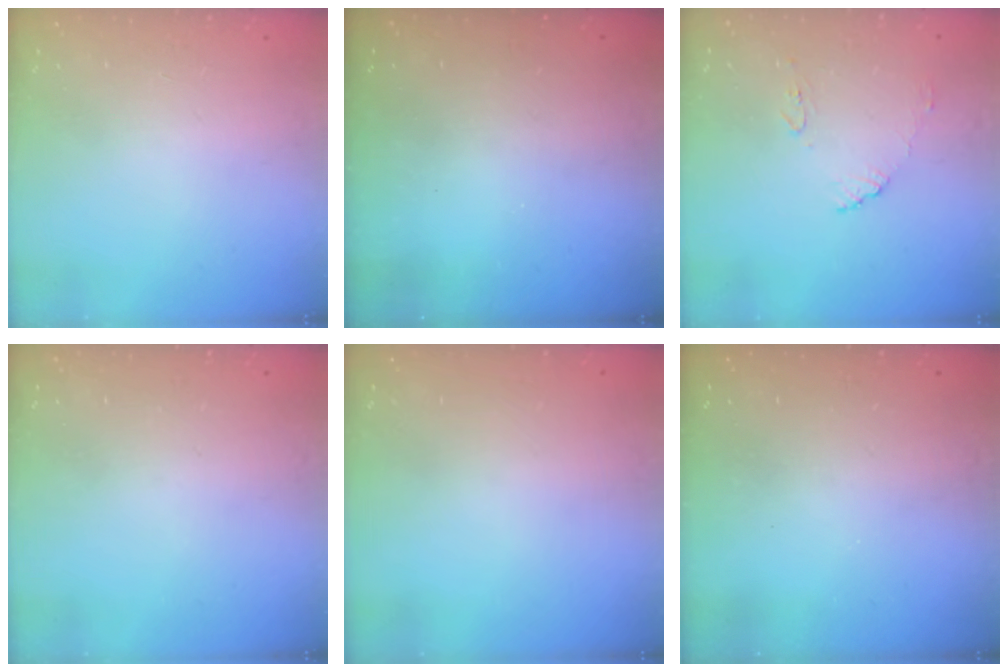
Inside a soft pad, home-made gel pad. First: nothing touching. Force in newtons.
{"total": 3.0, "press": 3.0, "slide": 0.1}
{"total": 8.2, "press": 8.1, "slide": 0.8}
{"total": 2.8, "press": 2.8, "slide": 0.1}
{"total": 3.0, "press": 3.0, "slide": 0.1}
{"total": 3.1, "press": 3.1, "slide": 0.1}